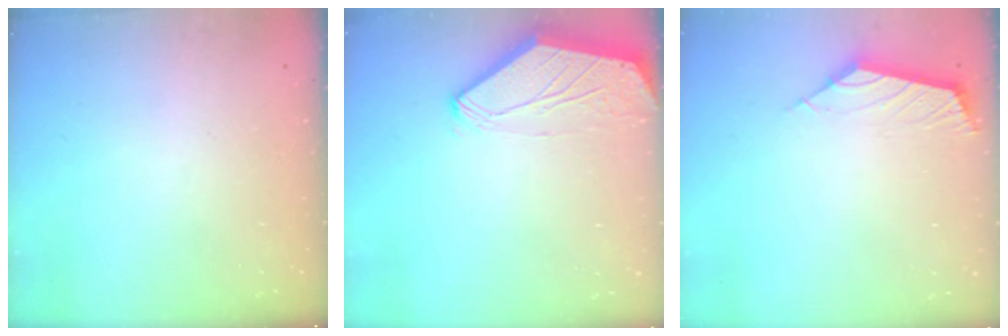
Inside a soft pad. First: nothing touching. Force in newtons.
{"total": 0.0}
{"total": 2.8, "press": 2.7, "slide": 0.7}